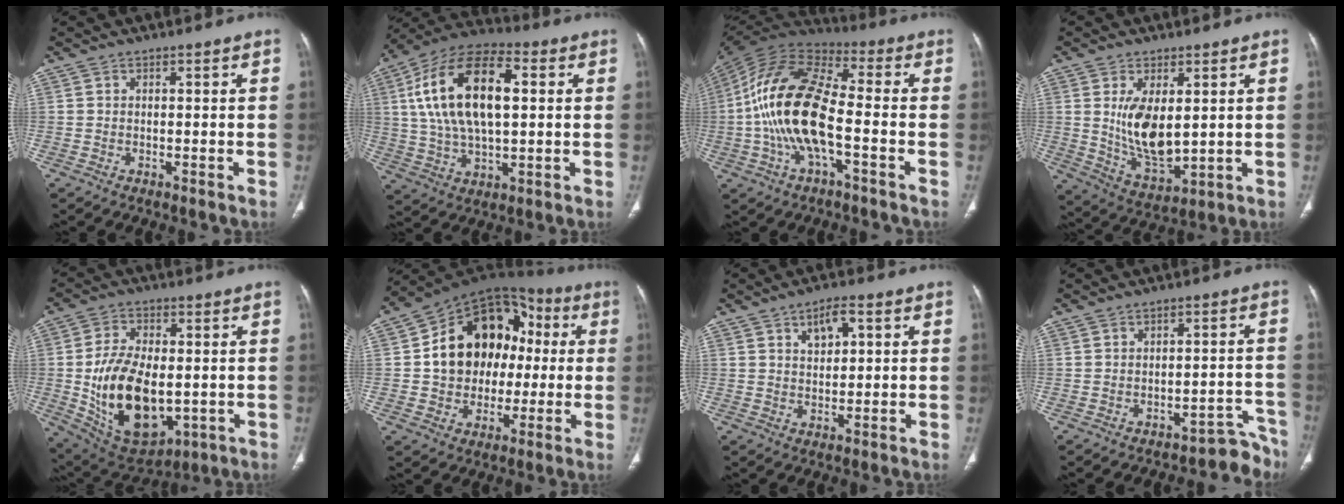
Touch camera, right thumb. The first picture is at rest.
{"total": 20.6, "force": [4.0, 10.4, 17.3], "torque": [-0.318, 0.017, 0.065]}
{"total": 18.8, "force": [-3.1, 7.9, 16.8], "torque": [-0.338, 0.035, -0.062]}
{"total": 10.9, "force": [1.9, 5.6, 9.2], "torque": [-0.156, -0.028, 0.054]}
{"total": 19.4, "force": [-2.2, 11.2, 15.7], "torque": [-0.261, -0.006, -0.011]}
{"total": 19.6, "force": [1.1, 15.2, 12.3], "torque": [-0.151, 0.041, 0.020]}
{"total": 5.0, "force": [2.0, 2.6, 3.7], "torque": [-0.049, -0.001, 0.033]}
{"total": 6.0, "force": [-5.2, 2.9, 0.4], "torque": [0.035, 0.083, -0.064]}